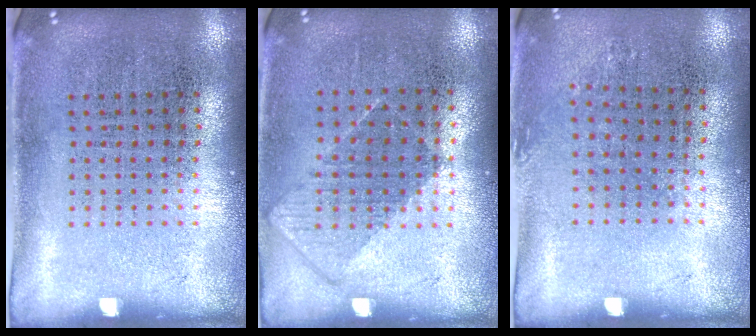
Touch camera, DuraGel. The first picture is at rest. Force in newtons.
{"total": 0.8, "press": 0.7, "slide": 0.4}
{"total": 0.8, "press": 0.7, "slide": 0.4}